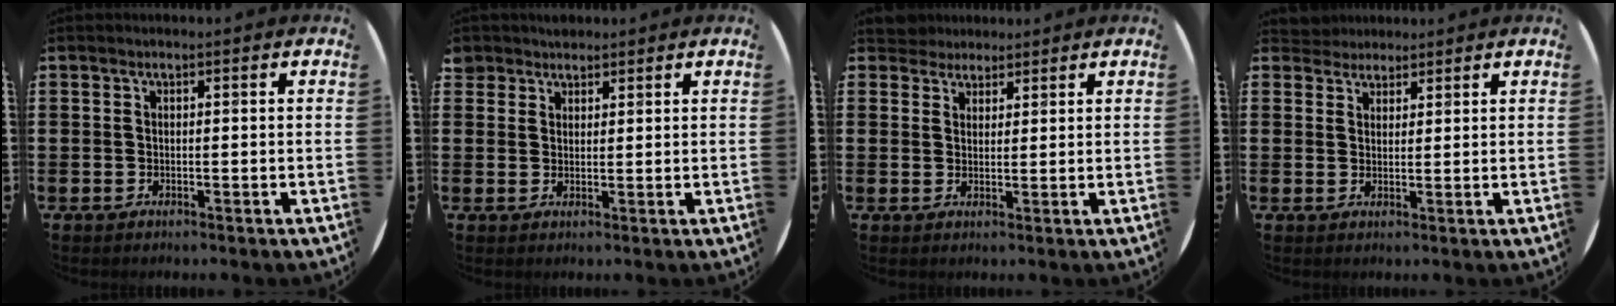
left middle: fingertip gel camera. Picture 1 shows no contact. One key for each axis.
{"total": 2.3, "fx": 2.1, "fy": 1.1, "fz": -0.2, "tx": 0.006, "ty": 0.004, "tz": 0.039}
{"total": 3.2, "fx": 2.9, "fy": 1.2, "fz": -0.2, "tx": -0.006, "ty": 0.000, "tz": 0.058}
{"total": 2.8, "fx": 2.6, "fy": 0.9, "fz": -0.3, "tx": -0.002, "ty": -0.001, "tz": 0.051}